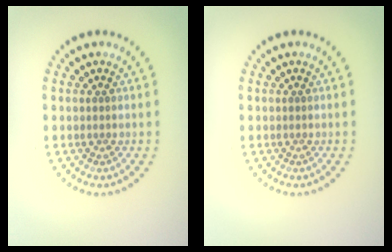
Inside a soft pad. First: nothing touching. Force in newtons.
{"total": 0.0}